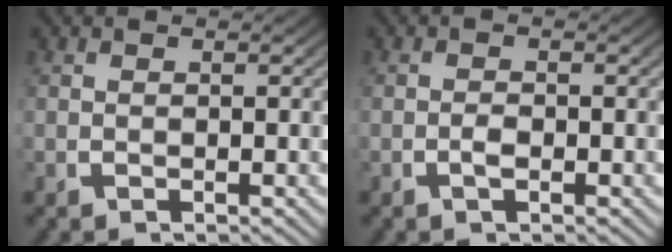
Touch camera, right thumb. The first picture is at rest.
{"total": 1.0, "force": [-0.5, 0.4, 0.7], "torque": [-0.014, -0.003, -0.008]}